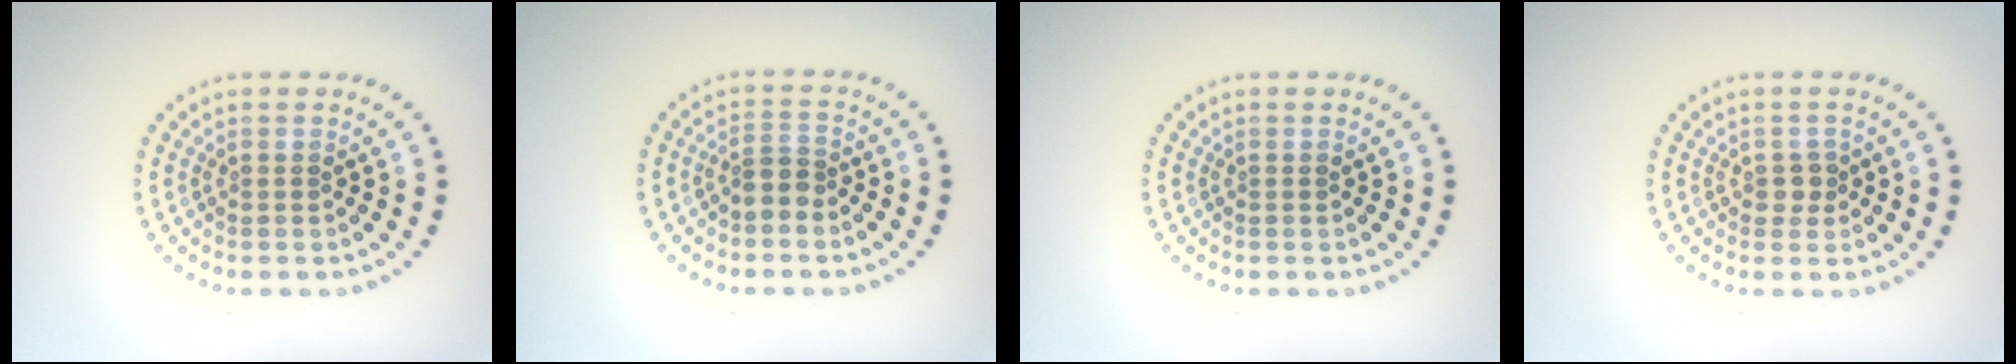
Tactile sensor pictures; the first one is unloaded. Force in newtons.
{"total": 2.1, "press": 1.6, "slide": 1.3}
{"total": 0.0}
{"total": 1.3, "press": 1.2, "slide": 0.6}